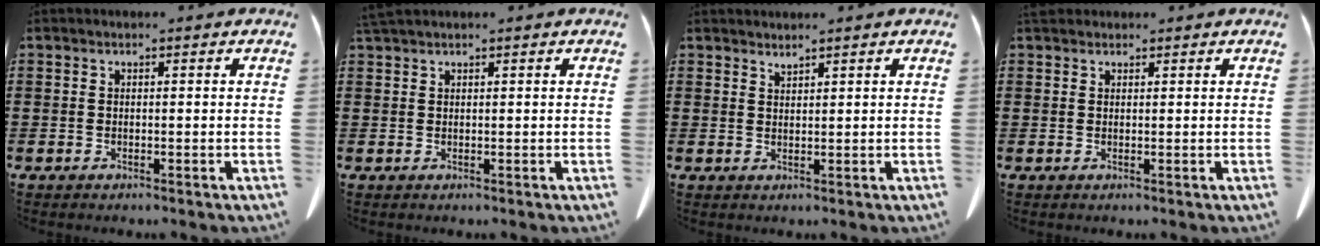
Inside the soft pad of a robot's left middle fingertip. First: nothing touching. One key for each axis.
{"total": 1.3, "fx": 1.2, "fy": 0.0, "fz": 0.5, "tx": -0.013, "ty": -0.002, "tz": 0.024}
{"total": 1.4, "fx": 1.4, "fy": -0.1, "fz": 0.1, "tx": -0.005, "ty": -0.005, "tz": 0.028}
{"total": 1.5, "fx": 1.3, "fy": 0.6, "fz": 0.3, "tx": -0.012, "ty": 0.003, "tz": 0.027}